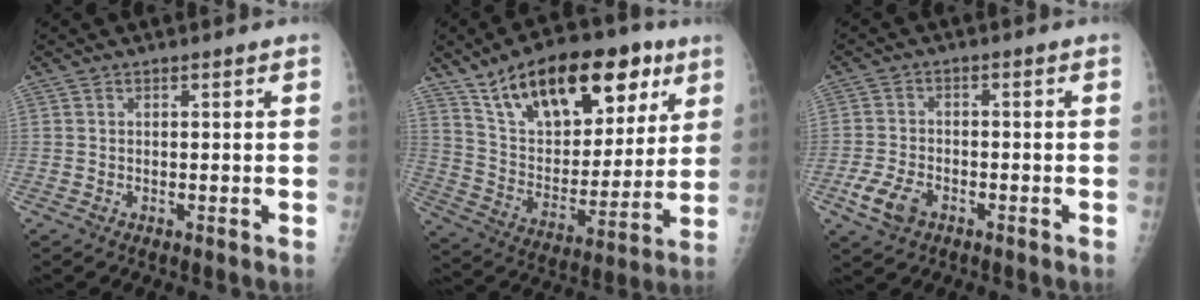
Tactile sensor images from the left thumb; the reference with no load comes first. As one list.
[{"total": 25.6, "force": [14.1, 12.8, 17.1], "torque": [-0.230, -0.025, 0.239]}, {"total": 6.0, "force": [-3.0, 3.7, 3.6], "torque": [-0.073, 0.009, -0.054]}]